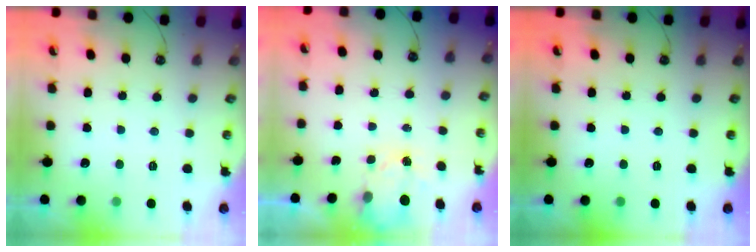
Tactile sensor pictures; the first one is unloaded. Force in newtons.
{"total": 2.6, "press": 2.6, "slide": 0.4}
{"total": 0.0}